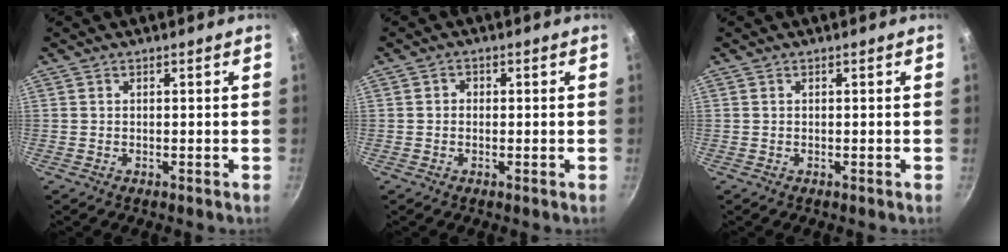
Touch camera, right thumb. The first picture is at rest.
{"total": 1.5, "force": [0.0, 1.3, 0.6], "torque": [-0.006, 0.003, -0.003]}
{"total": 0.0}